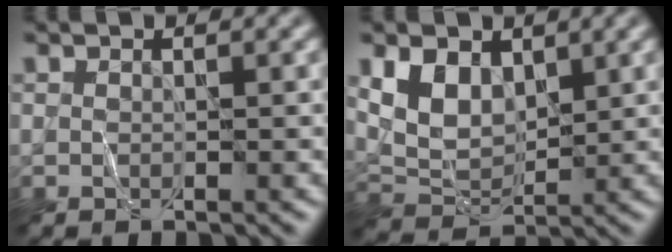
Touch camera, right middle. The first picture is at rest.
{"total": 4.5, "force": [2.0, 2.9, 2.8], "torque": [-0.062, -0.009, 0.040]}